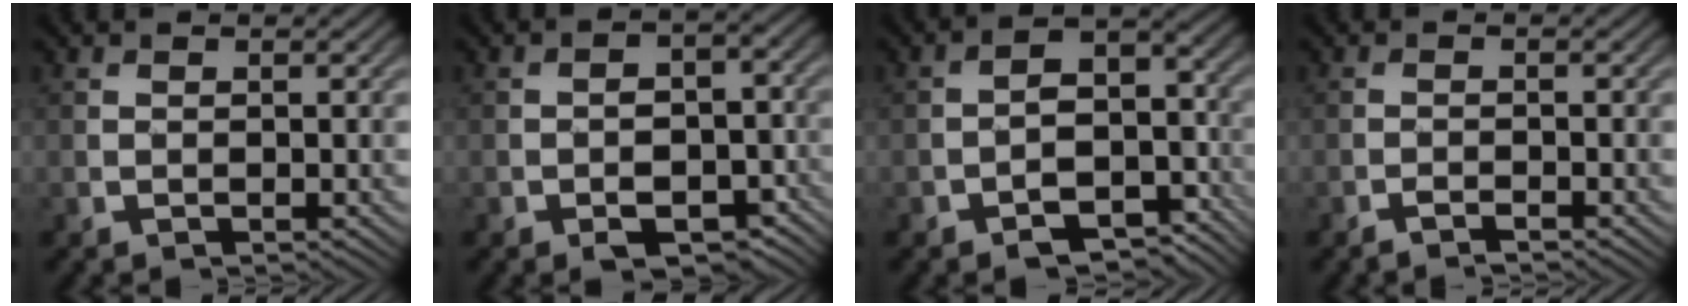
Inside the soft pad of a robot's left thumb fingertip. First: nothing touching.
{"total": 8.1, "force": [-3.9, 4.8, 5.2], "torque": [-0.068, -0.015, -0.047]}
{"total": 8.5, "force": [-4.4, 4.9, 5.4], "torque": [-0.082, -0.017, -0.076]}
{"total": 1.4, "force": [-1.2, 0.2, 0.8], "torque": [-0.016, 0.001, -0.026]}